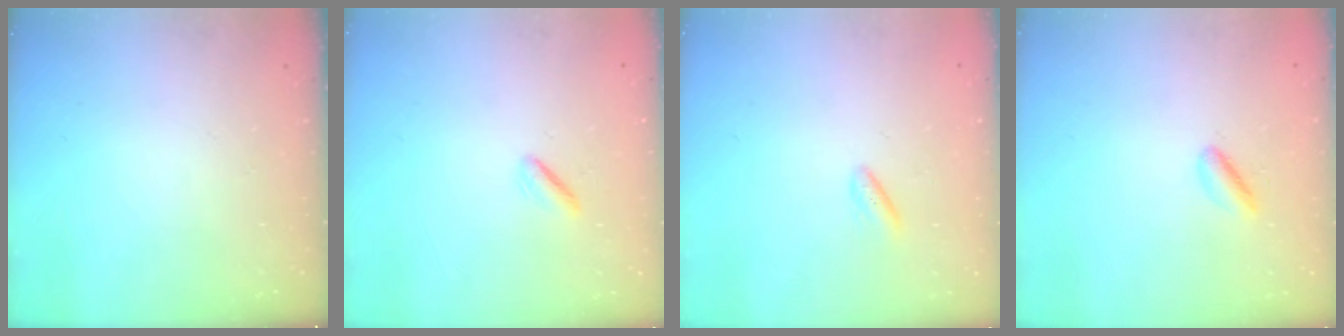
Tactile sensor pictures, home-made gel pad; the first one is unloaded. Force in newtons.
{"total": 0.8, "press": 0.4, "slide": 0.7}
{"total": 2.0, "press": 1.8, "slide": 1.0}
{"total": 2.8, "press": 2.6, "slide": 1.1}